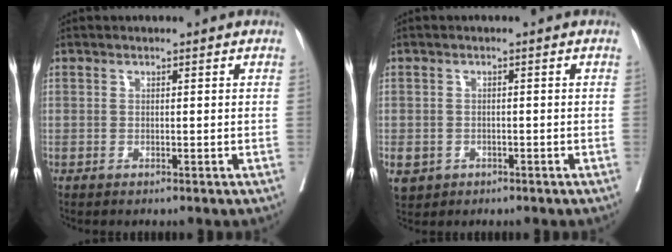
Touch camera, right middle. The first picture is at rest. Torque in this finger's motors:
{"motor_torque": [0.34, -0.31, 0.03, 0.04]}